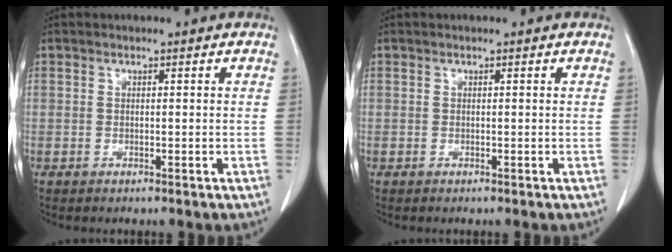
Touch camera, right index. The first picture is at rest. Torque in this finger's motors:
{"motor_torque": [0.00, 0.00, 0.00, 0.00]}